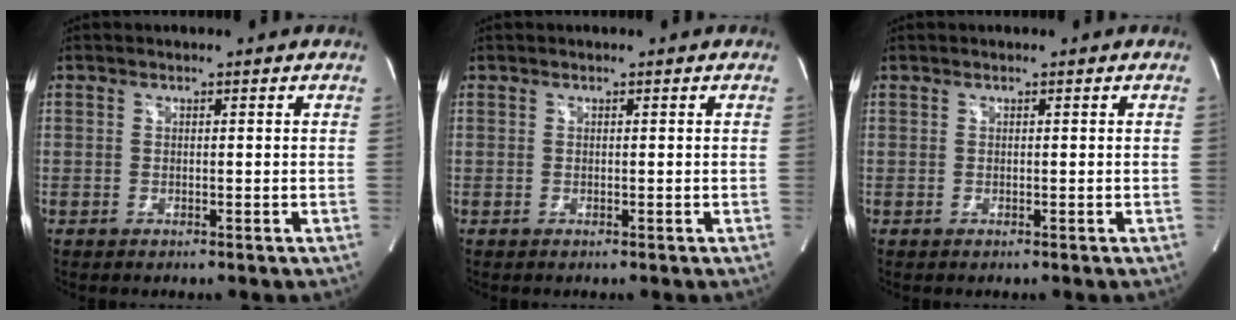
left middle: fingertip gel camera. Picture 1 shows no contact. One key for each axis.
{"total": 0.0}
{"total": 0.0}